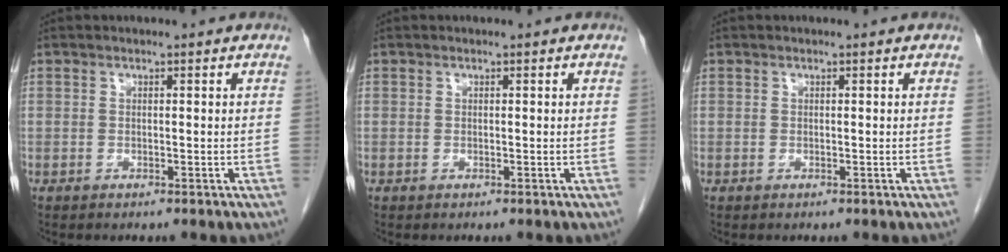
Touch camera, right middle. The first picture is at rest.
{"total": 0.0}
{"total": 0.0}